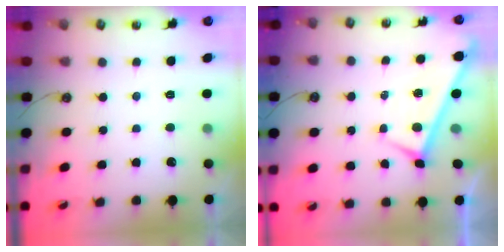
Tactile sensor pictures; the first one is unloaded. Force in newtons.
{"total": 0.0}